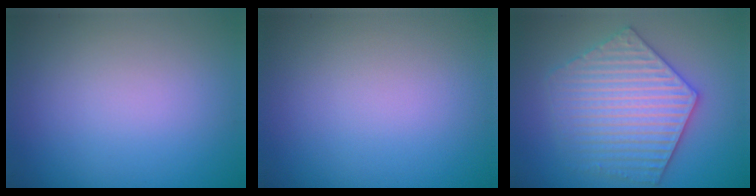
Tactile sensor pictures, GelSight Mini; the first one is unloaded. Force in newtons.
{"total": 0.0}
{"total": 6.1, "press": 6.1, "slide": 1.0}